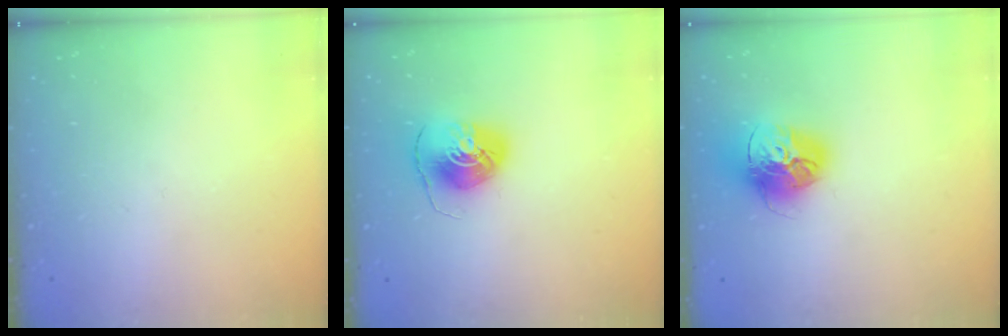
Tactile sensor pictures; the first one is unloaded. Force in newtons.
{"total": 7.6, "press": 7.6, "slide": 0.3}
{"total": 16.2, "press": 16.1, "slide": 1.6}